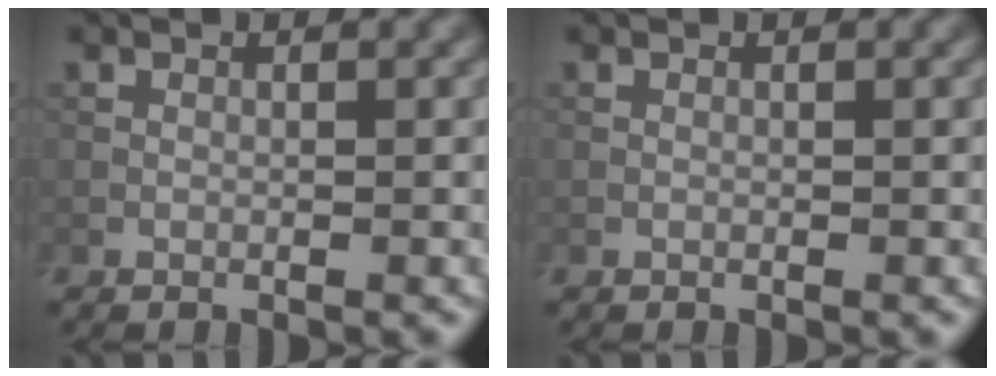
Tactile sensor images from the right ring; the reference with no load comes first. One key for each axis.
{"total": 0.0}